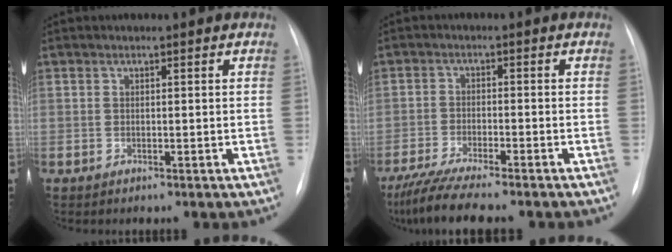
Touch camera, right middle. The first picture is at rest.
{"total": 9.3, "force": [-7.8, 0.4, 5.0], "torque": [-0.085, -0.022, -0.127]}